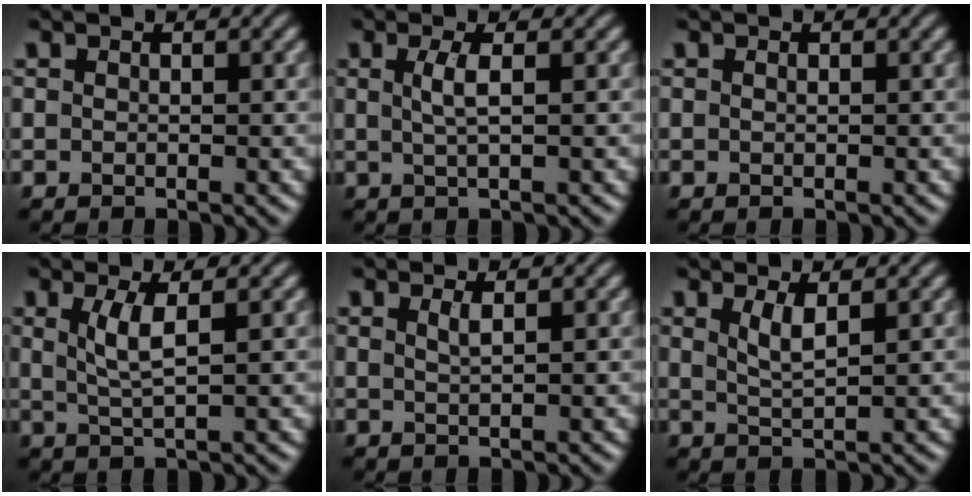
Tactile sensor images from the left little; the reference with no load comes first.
{"total": 2.1, "force": [0.4, 0.5, 2.0], "torque": [-0.039, 0.001, 0.006]}
{"total": 0.0}
{"total": 2.9, "force": [0.9, 0.6, 2.7], "torque": [-0.055, -0.003, 0.019]}
{"total": 1.2, "force": [0.6, 0.4, 1.0], "torque": [-0.013, 0.002, 0.008]}
{"total": 2.1, "force": [1.0, 0.5, 1.7], "torque": [-0.035, -0.004, 0.021]}